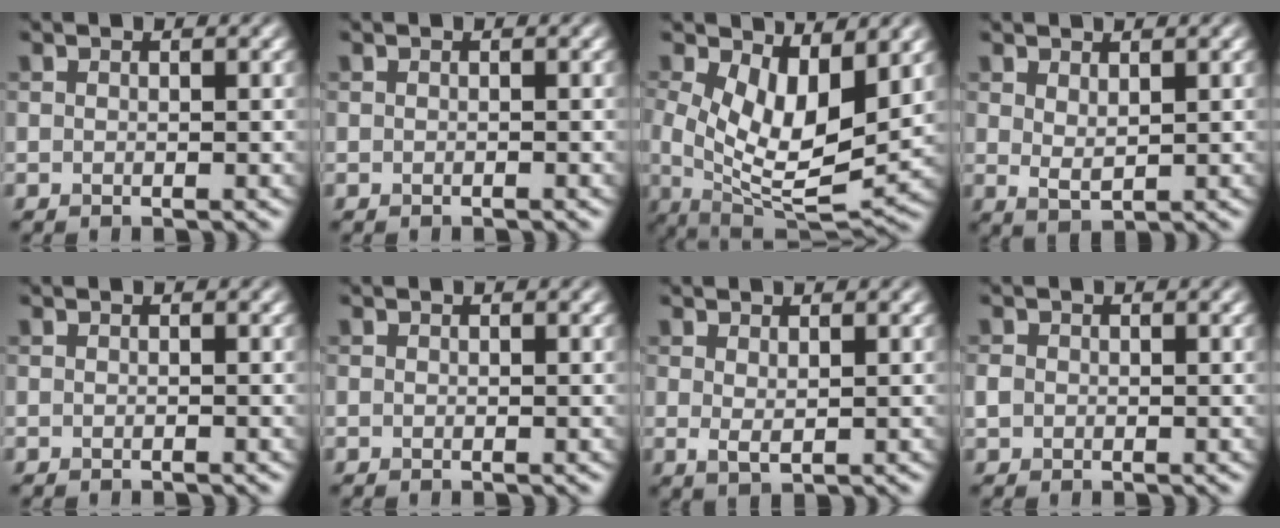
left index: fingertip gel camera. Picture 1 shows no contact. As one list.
[{"total": 0.0}, {"total": 8.7, "force": [1.7, 4.2, 7.5], "torque": [-0.142, -0.024, 0.036]}, {"total": 1.7, "force": [1.1, 0.6, 1.1], "torque": [-0.024, -0.007, 0.025]}, {"total": 0.0}, {"total": 0.0}, {"total": 1.3, "force": [0.5, 0.5, 1.1], "torque": [-0.021, -0.004, 0.014]}, {"total": 1.1, "force": [-0.1, 1.1, 0.4], "torque": [-0.007, -0.002, -0.006]}]